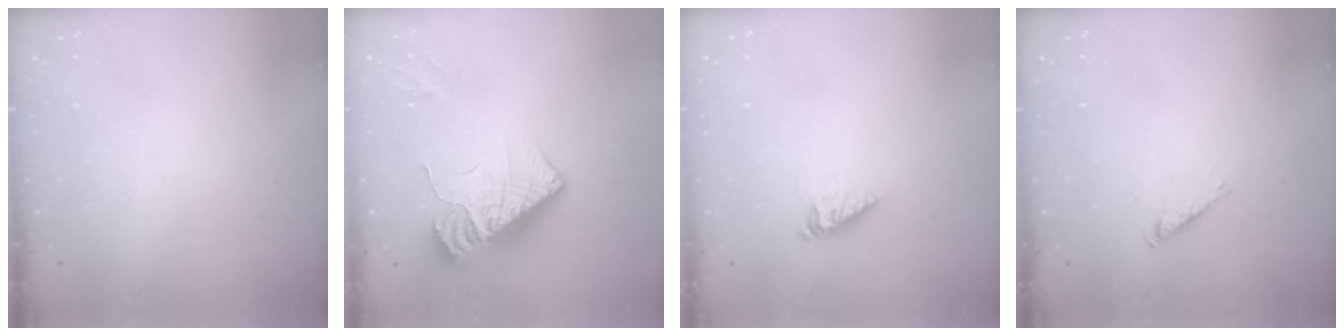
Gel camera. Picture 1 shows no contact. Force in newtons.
{"total": 14.0, "press": 13.9, "slide": 1.2}
{"total": 2.8, "press": 2.8, "slide": 0.4}
{"total": 2.7, "press": 2.6, "slide": 0.3}